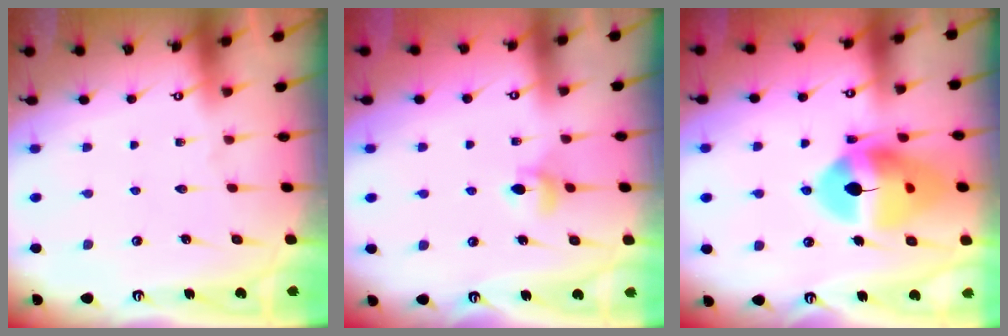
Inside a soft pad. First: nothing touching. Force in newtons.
{"total": 4.9, "press": 4.9, "slide": 0.5}
{"total": 17.0, "press": 16.9, "slide": 2.0}